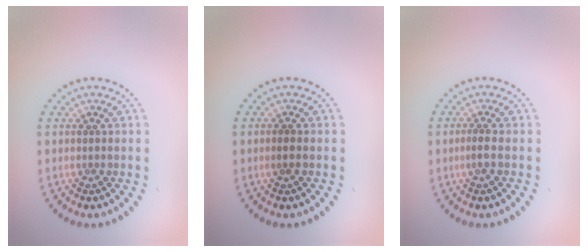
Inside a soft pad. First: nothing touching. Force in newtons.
{"total": 0.9, "press": 0.9, "slide": 0.1}
{"total": 1.0, "press": 0.8, "slide": 0.5}